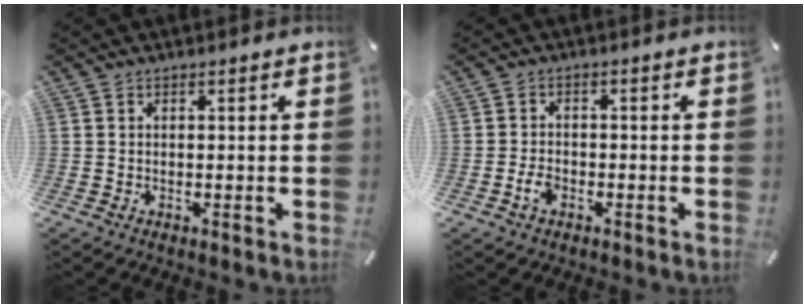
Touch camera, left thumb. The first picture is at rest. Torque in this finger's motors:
{"motor_torque": [0.04, 0.24, 0.10, 0.00, 0.02]}